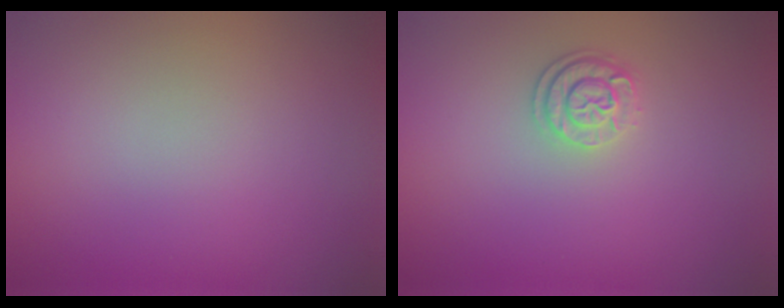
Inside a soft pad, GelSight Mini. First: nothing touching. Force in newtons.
{"total": 2.1, "press": 1.8, "slide": 1.2}